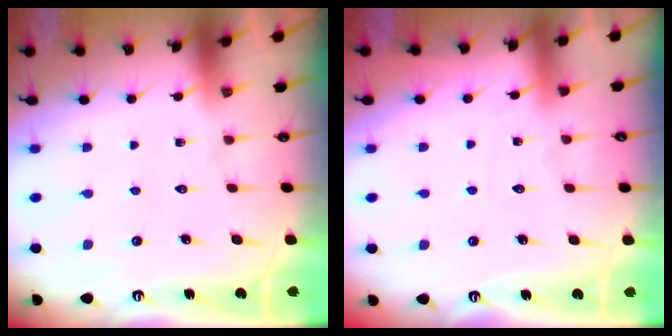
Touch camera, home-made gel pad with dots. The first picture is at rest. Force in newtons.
{"total": 2.1, "press": 2.1, "slide": 0.2}